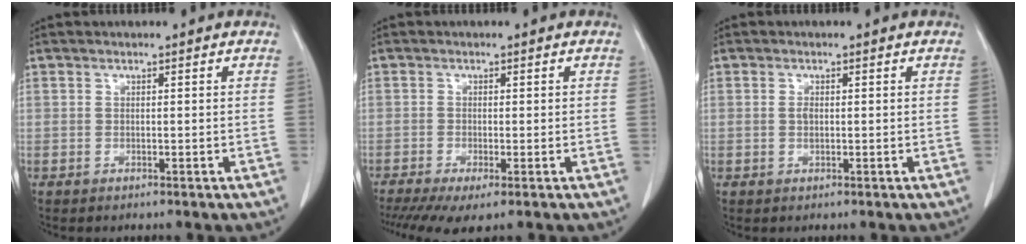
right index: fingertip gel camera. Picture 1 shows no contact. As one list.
[{"total": 5.8, "force": [-3.7, 1.2, 4.3], "torque": [-0.069, -0.016, -0.061]}, {"total": 1.1, "force": [0.1, 0.5, 1.0], "torque": [-0.016, 0.002, 0.004]}]